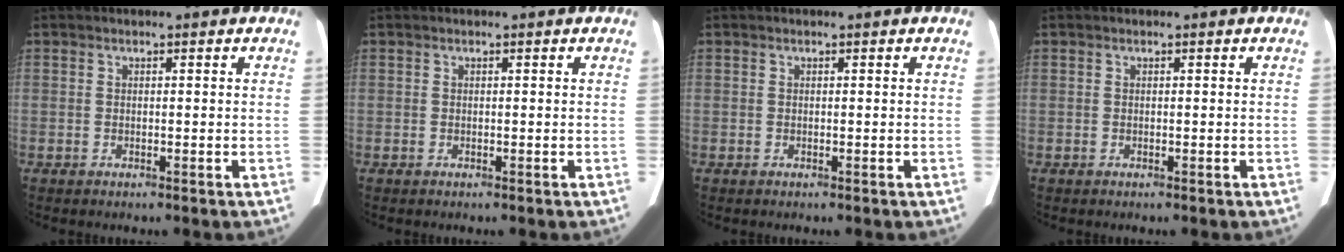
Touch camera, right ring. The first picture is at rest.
{"total": 0.0}
{"total": 0.0}
{"total": 0.0}